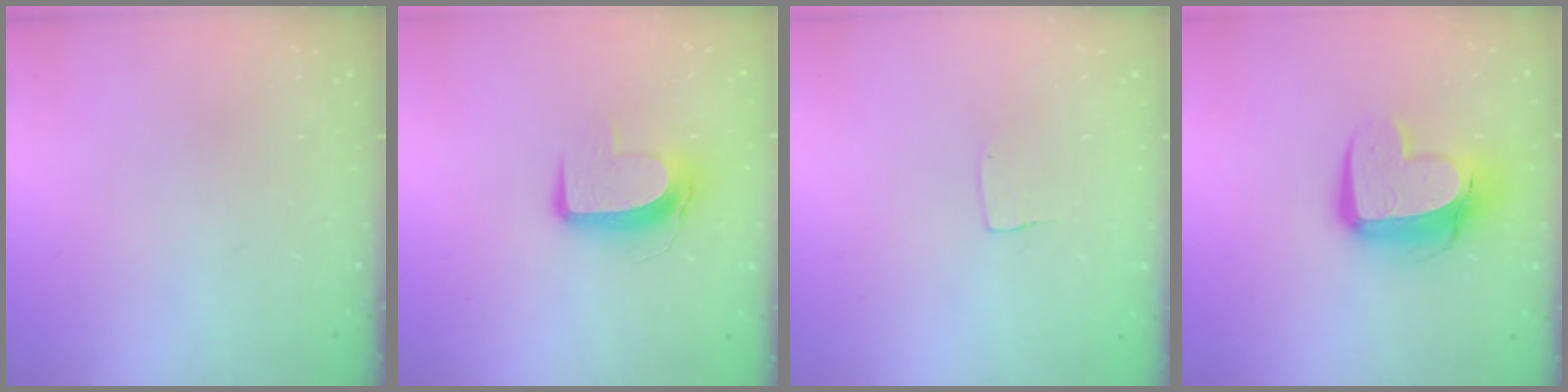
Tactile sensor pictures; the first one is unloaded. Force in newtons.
{"total": 9.3, "press": 9.2, "slide": 0.9}
{"total": 3.8, "press": 3.8, "slide": 0.1}
{"total": 13.9, "press": 13.8, "slide": 1.4}